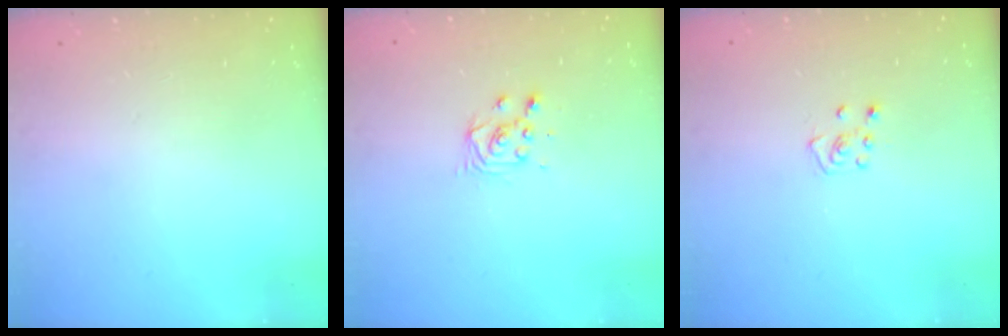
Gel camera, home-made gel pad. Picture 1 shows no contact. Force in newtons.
{"total": 4.7, "press": 4.7, "slide": 0.5}
{"total": 4.8, "press": 4.8, "slide": 0.4}